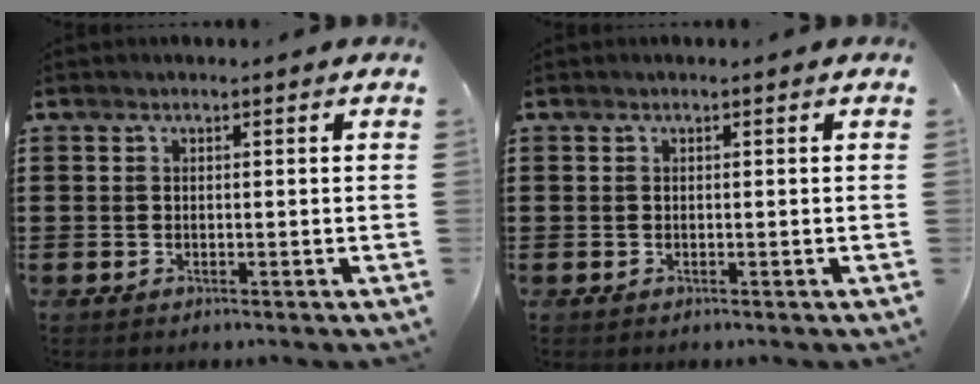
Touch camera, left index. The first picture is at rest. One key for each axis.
{"total": 0.0}